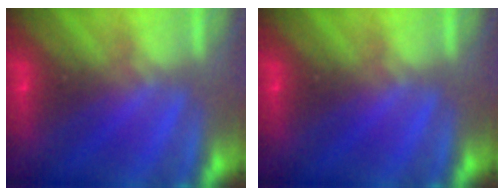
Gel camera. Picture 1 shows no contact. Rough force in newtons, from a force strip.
{"total": 0.0}